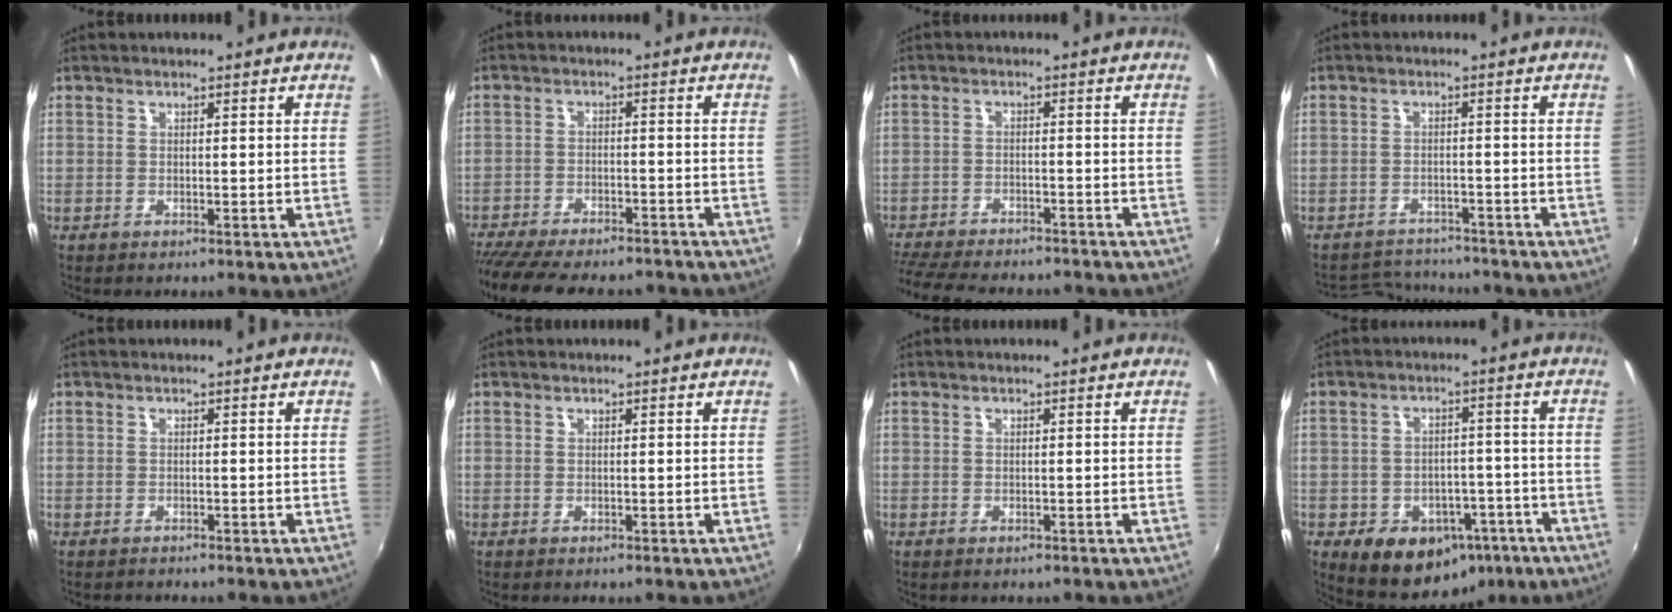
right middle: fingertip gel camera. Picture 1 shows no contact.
{"total": 17.3, "force": [-14.7, 4.7, 7.9], "torque": [-0.167, -0.035, -0.218]}
{"total": 15.5, "force": [-13.4, 4.0, 6.6], "torque": [-0.153, -0.025, -0.206]}
{"total": 6.8, "force": [-6.5, 1.6, 0.6], "torque": [-0.029, 0.009, -0.103]}
{"total": 0.8, "force": [-0.8, 0.2, -0.1], "torque": [-0.003, -0.001, -0.015]}
{"total": 0.0}
{"total": 0.0}
{"total": 14.3, "force": [-7.5, 10.1, 6.7], "torque": [-0.129, 0.023, -0.079]}